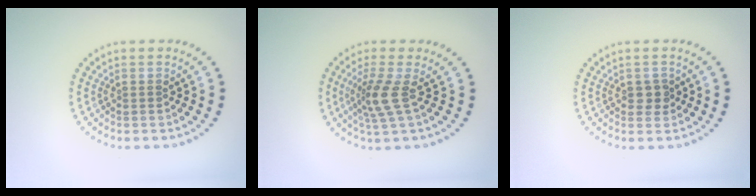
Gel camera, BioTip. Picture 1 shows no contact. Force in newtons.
{"total": 2.9, "press": 2.2, "slide": 2.0}
{"total": 1.4, "press": 1.3, "slide": 0.3}